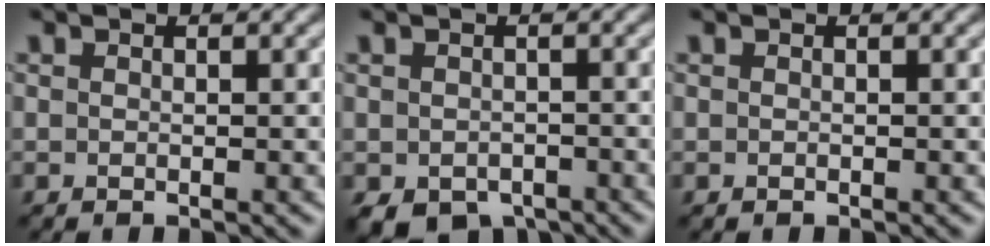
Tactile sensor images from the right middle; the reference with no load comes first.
{"total": 3.6, "force": [-2.5, 2.1, 1.4], "torque": [-0.020, -0.012, -0.039]}
{"total": 0.0}